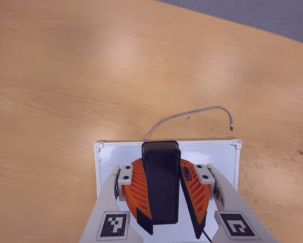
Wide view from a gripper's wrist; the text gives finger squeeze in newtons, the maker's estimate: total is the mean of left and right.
{"total": 10.7, "left": 10.4, "right": 10.9}